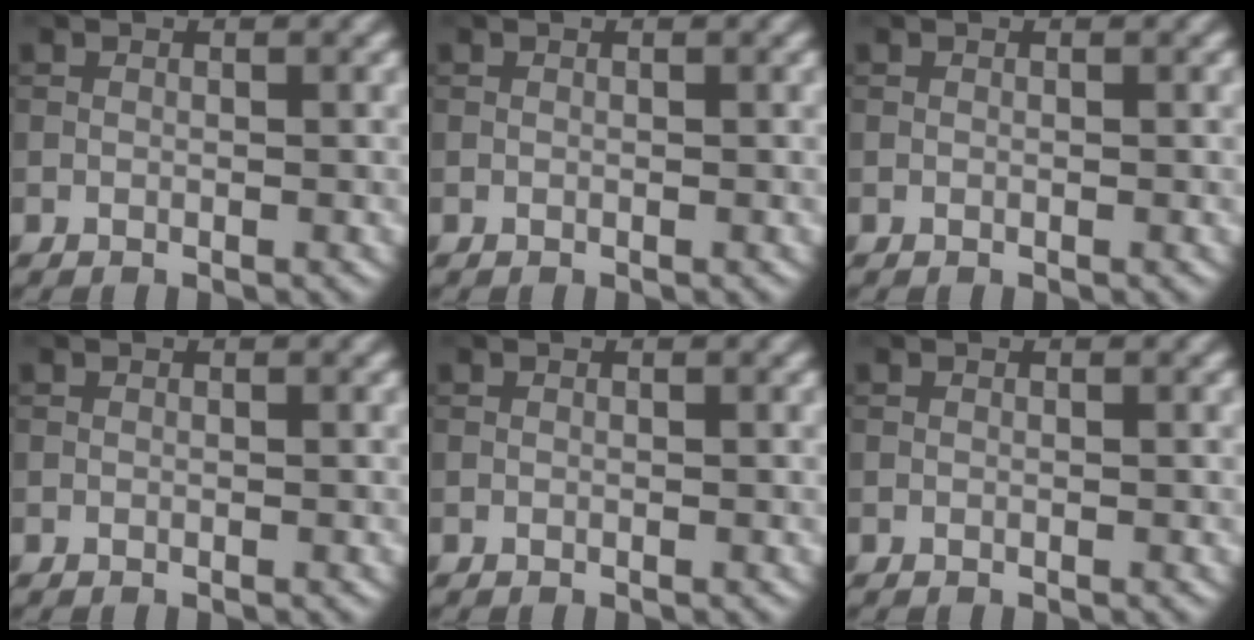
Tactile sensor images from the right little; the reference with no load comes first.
{"total": 0.0}
{"total": 0.0}
{"total": 0.0}
{"total": 0.0}
{"total": 0.0}